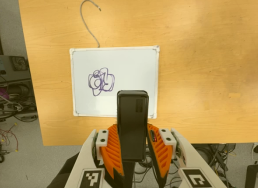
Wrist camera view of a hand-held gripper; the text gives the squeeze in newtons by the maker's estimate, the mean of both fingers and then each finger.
{"total": 5.9, "left": 4.0, "right": 7.8}